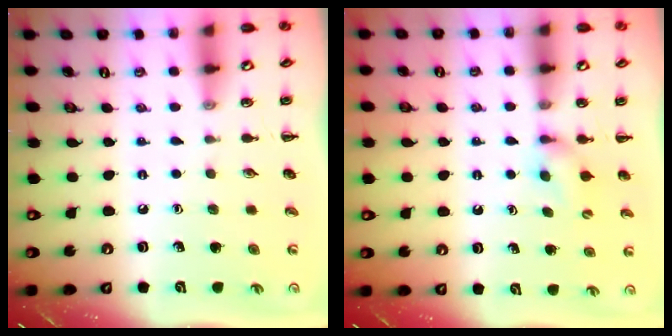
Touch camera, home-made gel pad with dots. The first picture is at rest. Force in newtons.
{"total": 5.6, "press": 5.3, "slide": 1.6}